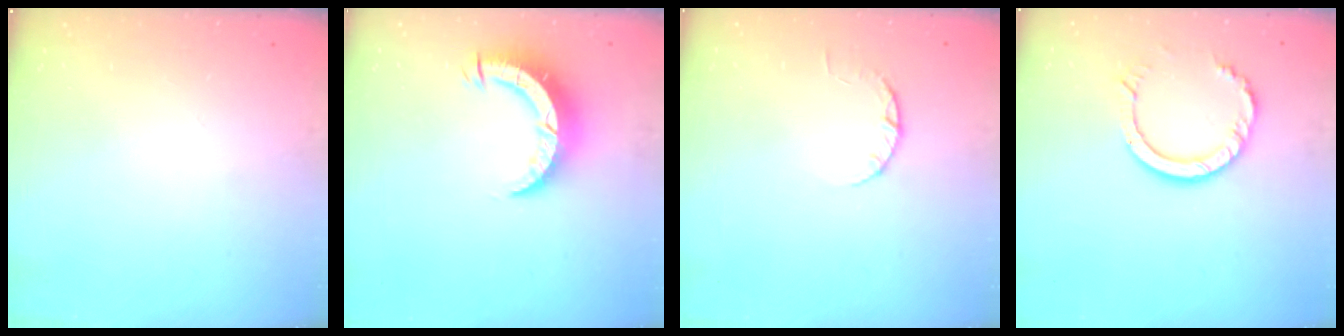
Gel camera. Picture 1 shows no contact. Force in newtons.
{"total": 7.9, "press": 7.8, "slide": 0.6}
{"total": 3.3, "press": 3.3, "slide": 0.5}
{"total": 9.7, "press": 9.6, "slide": 0.9}